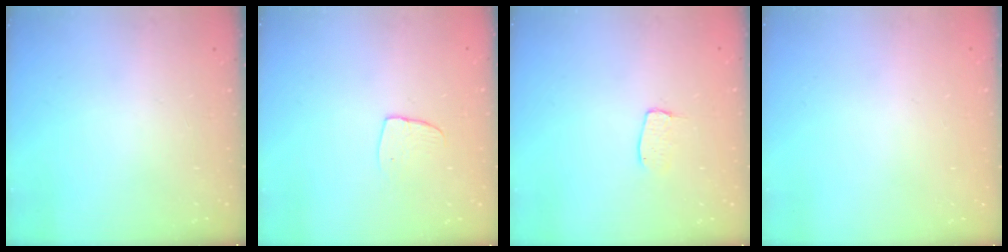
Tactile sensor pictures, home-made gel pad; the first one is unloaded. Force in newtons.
{"total": 6.5, "press": 6.5, "slide": 0.5}
{"total": 4.8, "press": 4.8, "slide": 0.3}
{"total": 0.0}